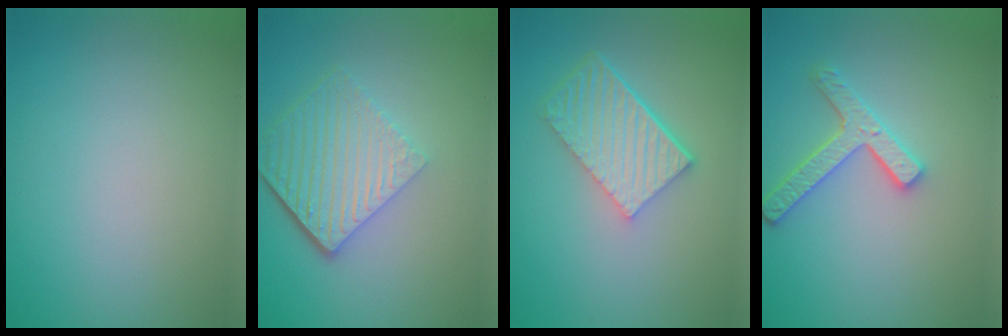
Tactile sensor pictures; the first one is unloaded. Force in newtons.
{"total": 6.2, "press": 4.2, "slide": 4.5}
{"total": 6.0, "press": 4.2, "slide": 4.2}
{"total": 3.4, "press": 3.1, "slide": 1.4}